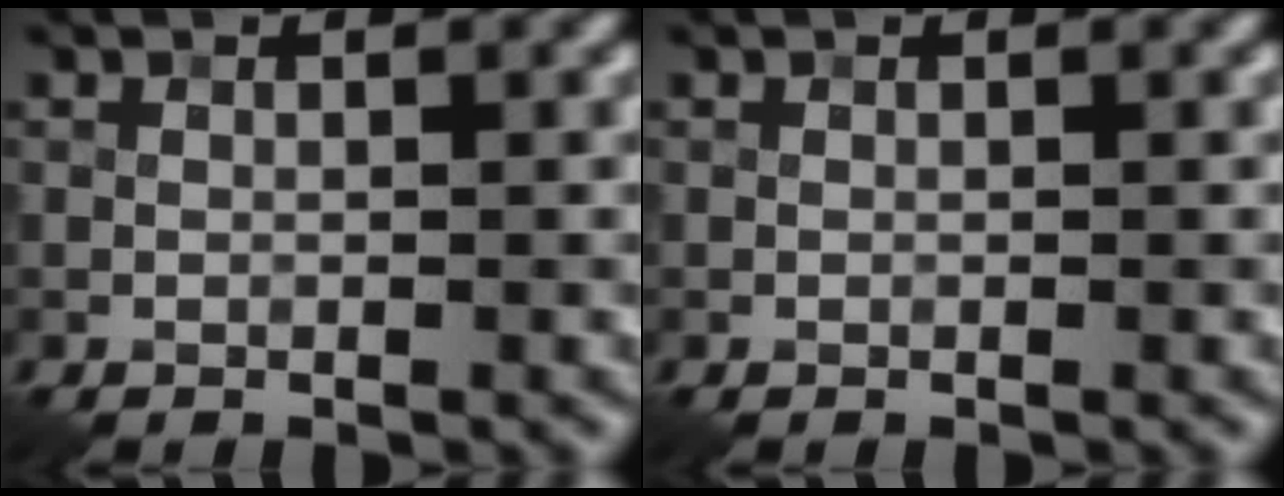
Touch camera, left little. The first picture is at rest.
{"total": 0.0}